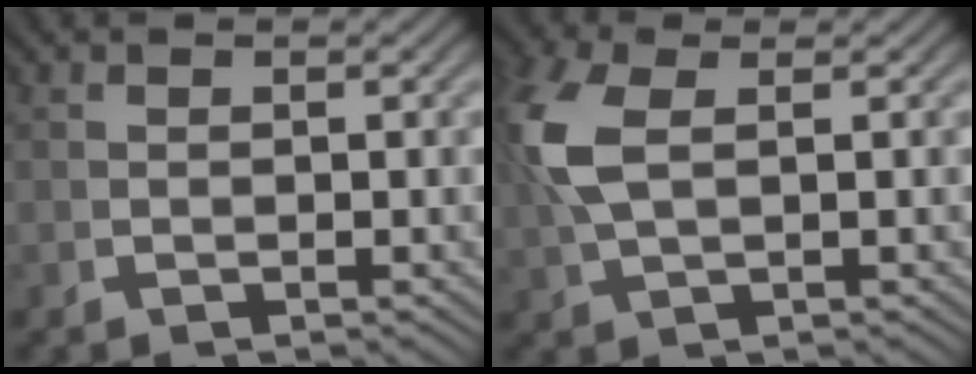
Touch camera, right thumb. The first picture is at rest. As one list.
[{"total": 4.0, "force": [1.1, 1.8, 3.4], "torque": [-0.100, -0.006, 0.036]}]